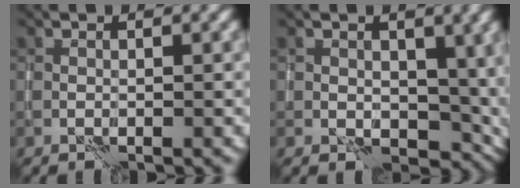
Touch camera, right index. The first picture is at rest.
{"total": 5.6, "force": [0.0, 3.9, 4.0], "torque": [-0.039, -0.014, 0.003]}